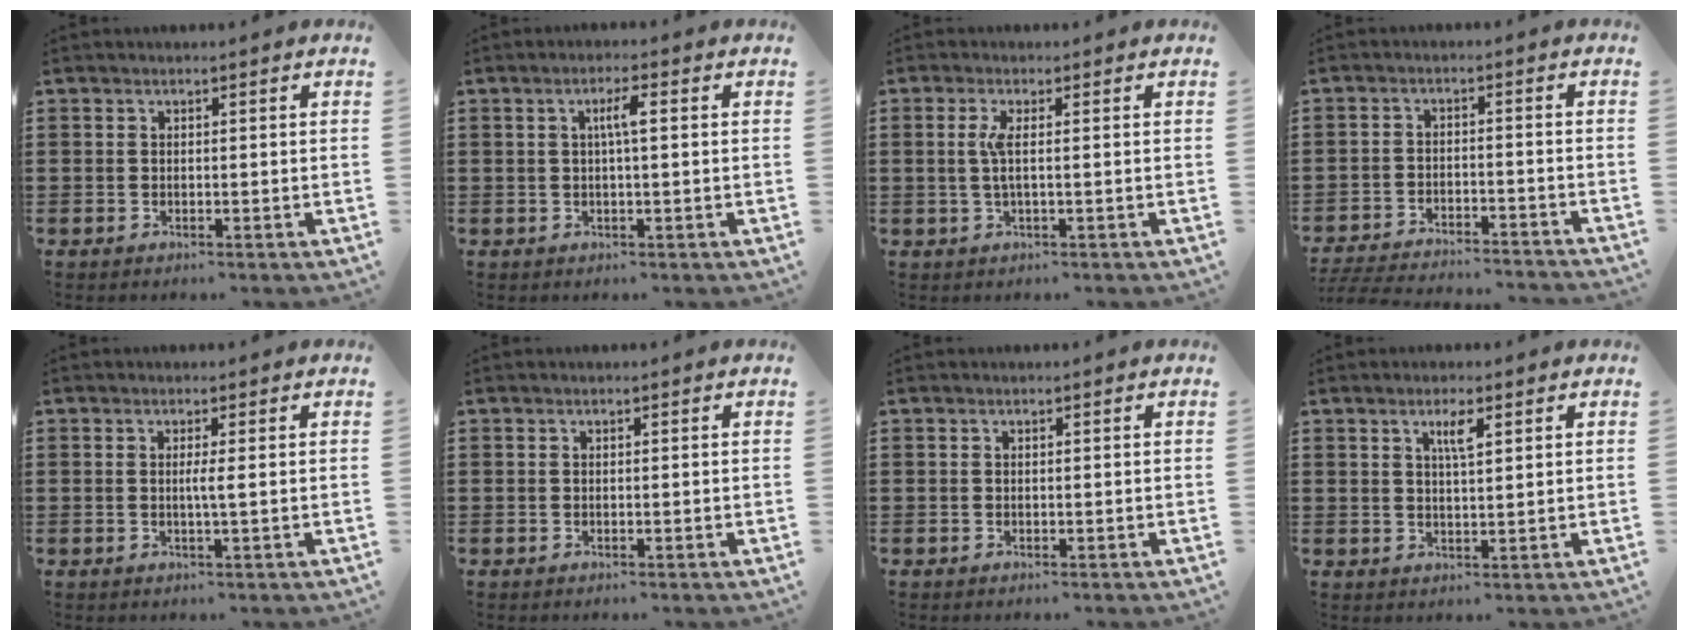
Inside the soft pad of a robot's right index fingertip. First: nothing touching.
{"total": 3.1, "force": [0.4, 0.4, 3.0], "torque": [-0.058, 0.003, 0.003]}
{"total": 2.9, "force": [0.1, 0.2, 2.9], "torque": [-0.072, -0.009, -0.006]}
{"total": 4.7, "force": [-4.6, 0.0, 0.7], "torque": [-0.026, -0.005, -0.098]}
{"total": 1.6, "force": [0.0, -0.3, 1.6], "torque": [-0.031, -0.005, -0.003]}
{"total": 0.0}
{"total": 0.0}
{"total": 3.0, "force": [1.5, 0.6, 2.6], "torque": [-0.046, 0.002, 0.022]}